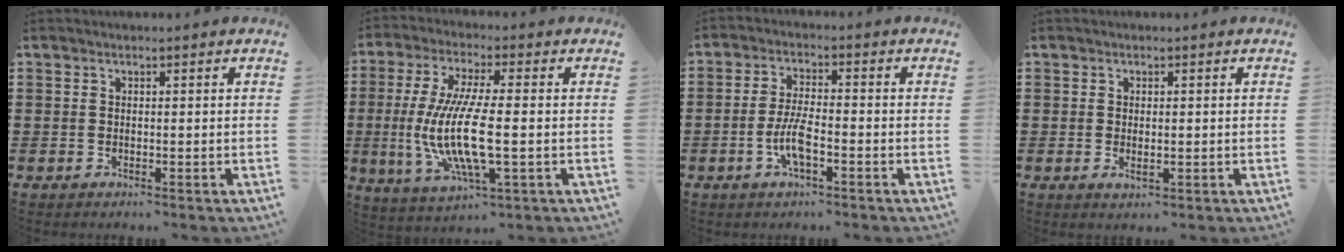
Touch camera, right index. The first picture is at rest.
{"total": 11.1, "force": [-1.3, 2.6, 10.8], "torque": [-0.240, -0.020, -0.032]}
{"total": 5.5, "force": [-1.9, 1.5, 4.9], "torque": [-0.118, -0.005, -0.044]}
{"total": 1.2, "force": [0.0, 0.6, 1.1], "torque": [-0.021, 0.001, -0.001]}